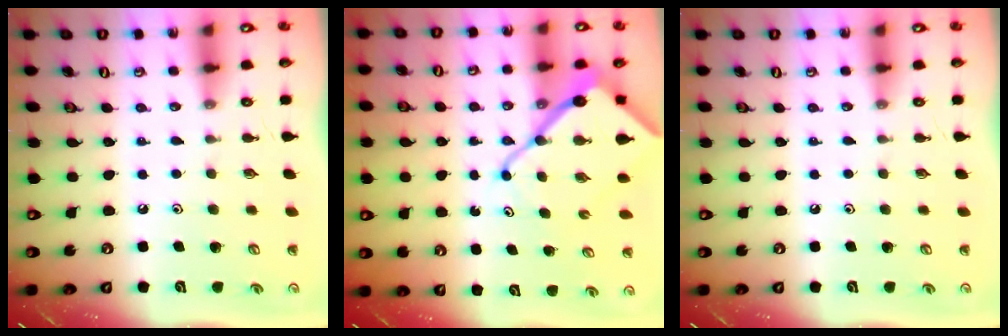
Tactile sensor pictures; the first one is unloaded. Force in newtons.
{"total": 14.0, "press": 14.0, "slide": 1.3}
{"total": 0.0}